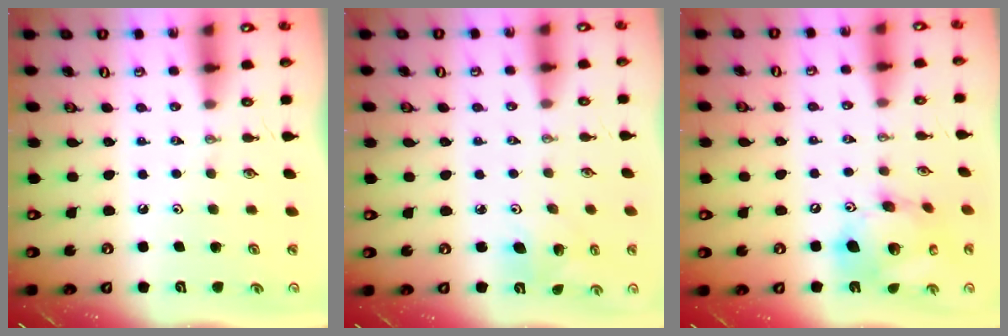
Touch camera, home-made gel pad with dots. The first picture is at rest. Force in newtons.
{"total": 4.9, "press": 4.6, "slide": 1.5}
{"total": 16.9, "press": 16.6, "slide": 3.3}